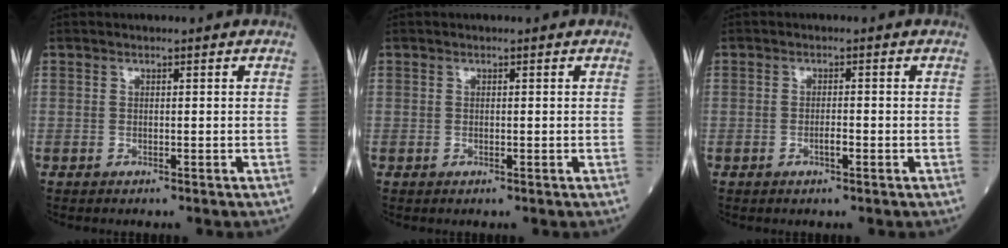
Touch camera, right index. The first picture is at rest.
{"total": 0.0}
{"total": 1.5, "force": [-0.6, 0.2, 1.3], "torque": [-0.025, 0.000, -0.011]}